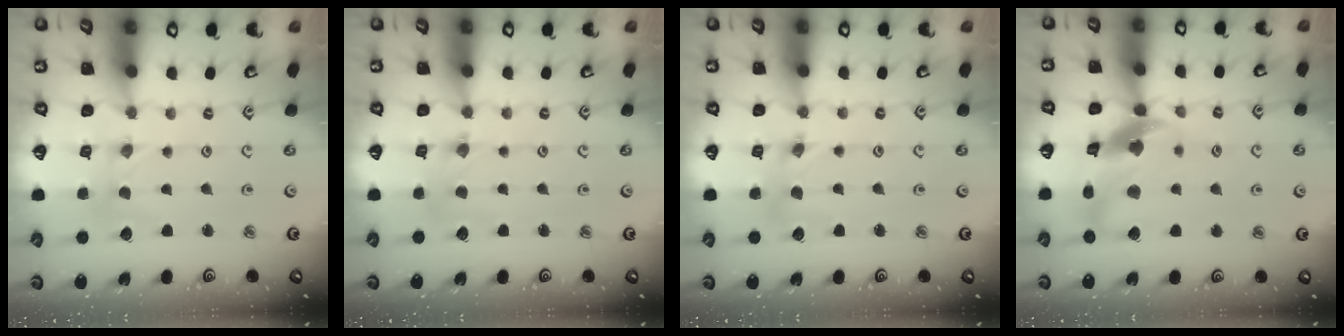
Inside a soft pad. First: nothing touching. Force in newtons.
{"total": 1.2, "press": 1.1, "slide": 0.3}
{"total": 3.3, "press": 3.2, "slide": 0.4}
{"total": 12.8, "press": 12.7, "slide": 1.8}